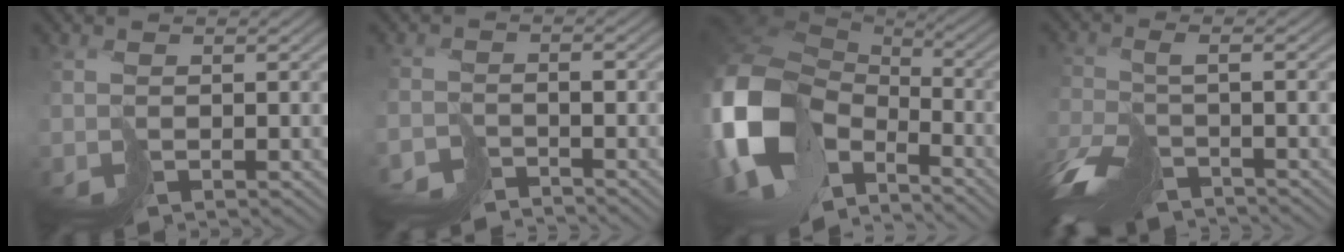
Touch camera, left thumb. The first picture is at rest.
{"total": 3.9, "force": [-3.9, 0.6, 0.0], "torque": [0.005, -0.006, -0.075]}
{"total": 17.4, "force": [-4.8, 12.8, 10.8], "torque": [-0.304, -0.034, -0.071]}
{"total": 8.4, "force": [-6.5, 2.7, 4.7], "torque": [-0.102, -0.018, -0.123]}